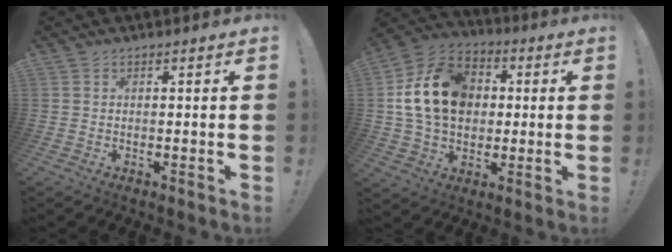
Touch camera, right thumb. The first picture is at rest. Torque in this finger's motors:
{"motor_torque": [0.43, 0.50, 0.38, 0.03, 0.25]}